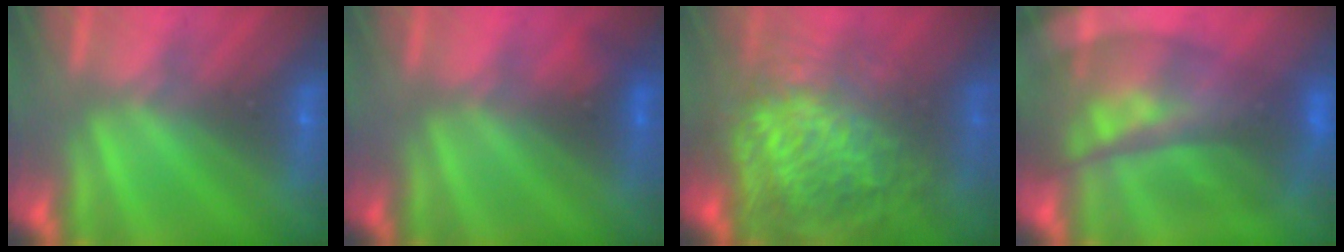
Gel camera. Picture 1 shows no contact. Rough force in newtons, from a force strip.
{"total": 1.9}
{"total": 8.1}
{"total": 9.2}